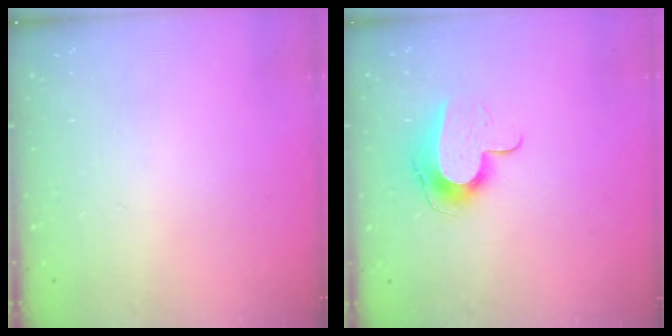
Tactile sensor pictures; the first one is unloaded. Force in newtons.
{"total": 9.9, "press": 9.9, "slide": 0.4}